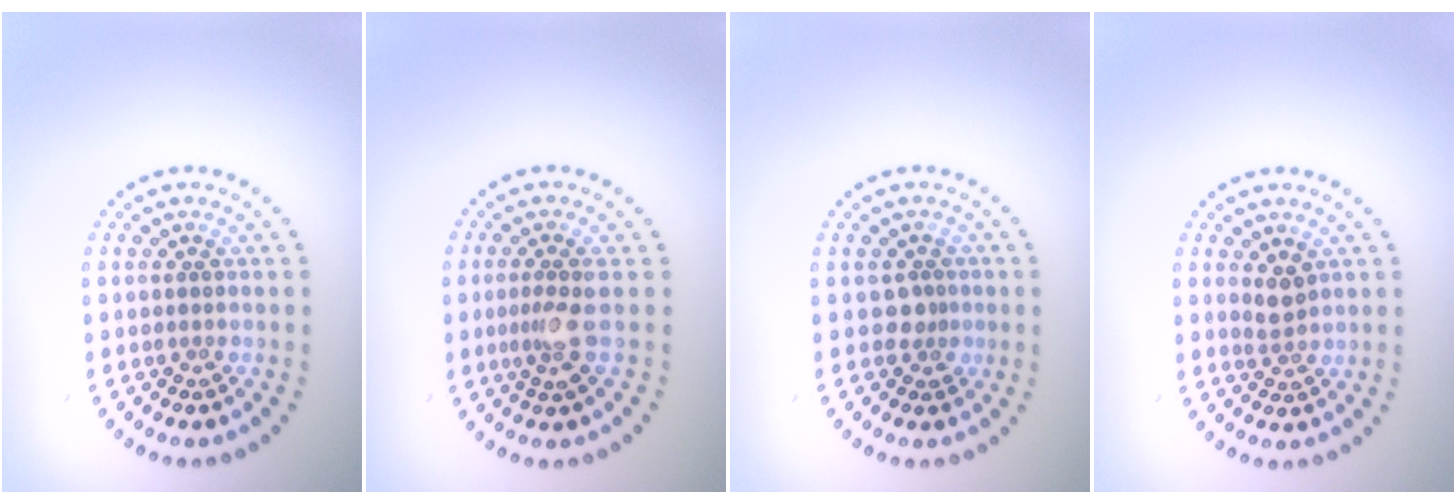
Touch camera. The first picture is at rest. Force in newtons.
{"total": 2.1, "press": 1.6, "slide": 1.3}
{"total": 1.5, "press": 1.2, "slide": 0.9}
{"total": 1.6, "press": 1.3, "slide": 1.0}